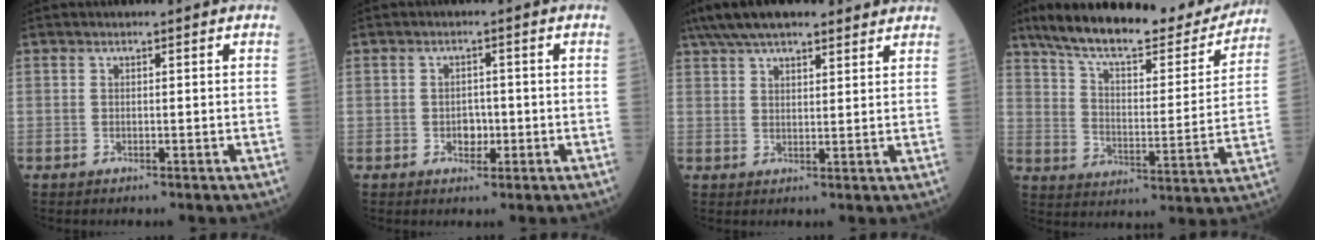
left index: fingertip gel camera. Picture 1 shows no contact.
{"total": 2.2, "force": [-0.7, 1.7, 1.3], "torque": [-0.013, 0.006, -0.010]}
{"total": 14.3, "force": [11.5, 3.9, 7.7], "torque": [-0.134, 0.058, 0.176]}
{"total": 21.8, "force": [18.9, 5.0, 9.8], "torque": [-0.149, -0.005, 0.272]}